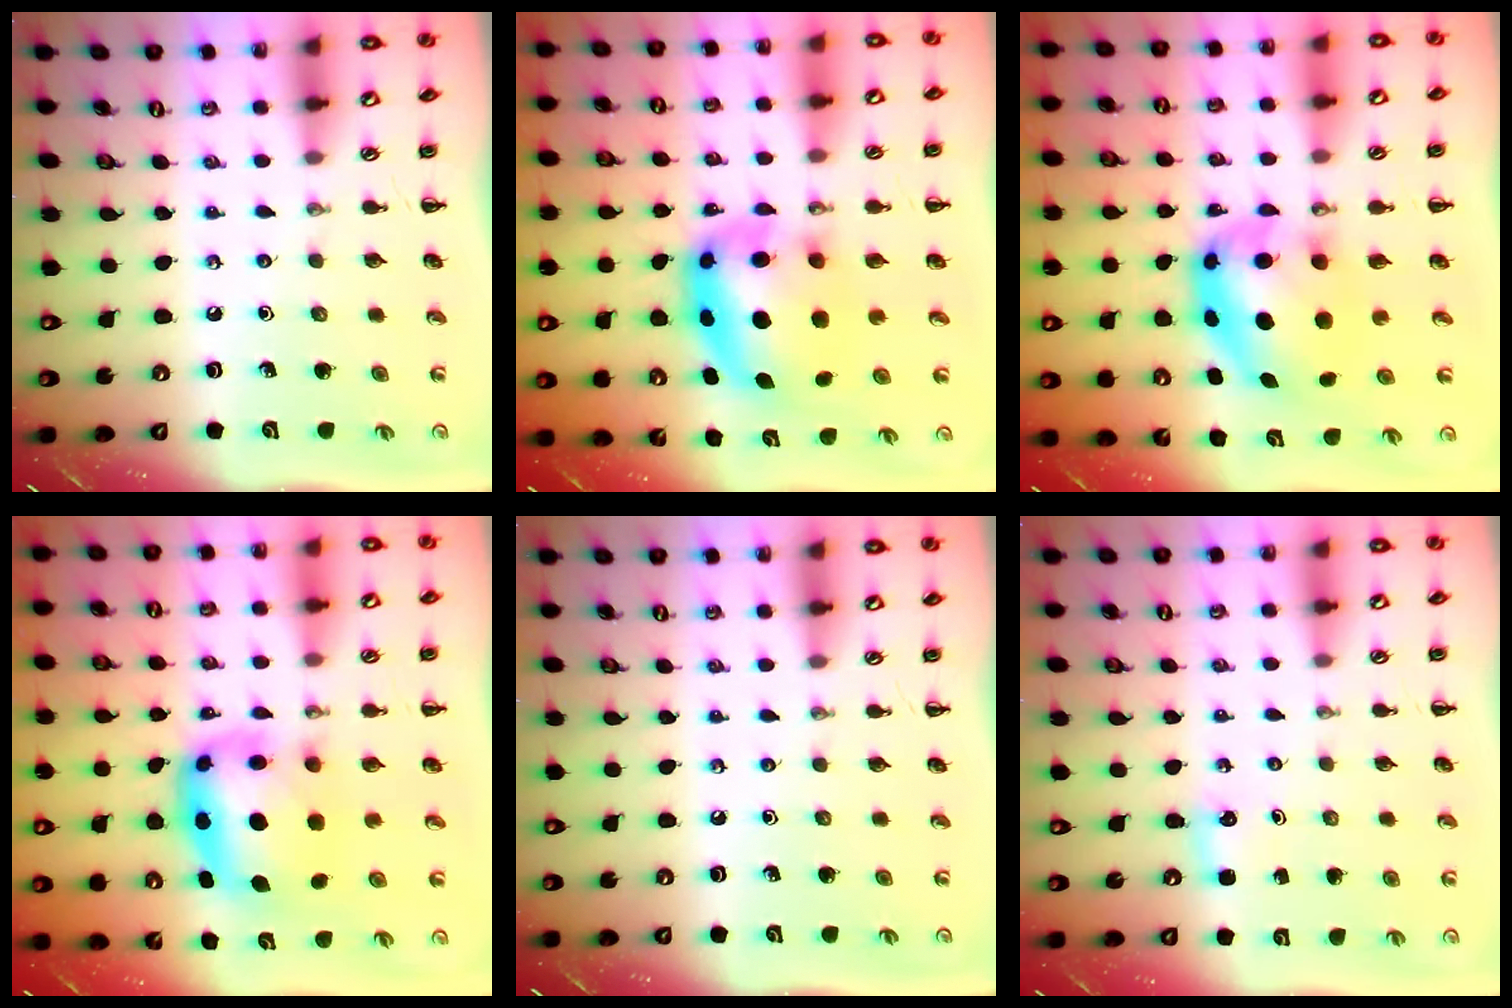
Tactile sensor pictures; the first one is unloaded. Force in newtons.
{"total": 9.7, "press": 9.4, "slide": 2.4}
{"total": 8.3, "press": 8.1, "slide": 1.9}
{"total": 6.6, "press": 6.4, "slide": 1.7}
{"total": 0.0}
{"total": 2.5, "press": 2.4, "slide": 0.8}